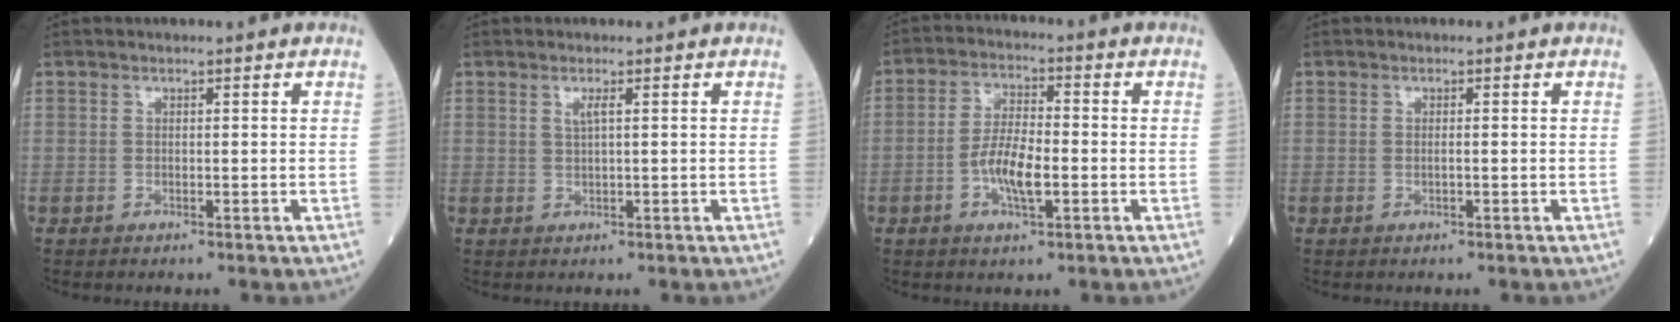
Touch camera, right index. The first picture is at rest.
{"total": 1.2, "force": [0.5, -0.1, 1.1], "torque": [-0.030, -0.001, 0.009]}
{"total": 6.7, "force": [-1.9, 1.8, 6.2], "torque": [-0.129, 0.002, -0.037]}
{"total": 0.5, "force": [-0.1, 0.0, 0.5], "torque": [-0.016, -0.001, -0.001]}